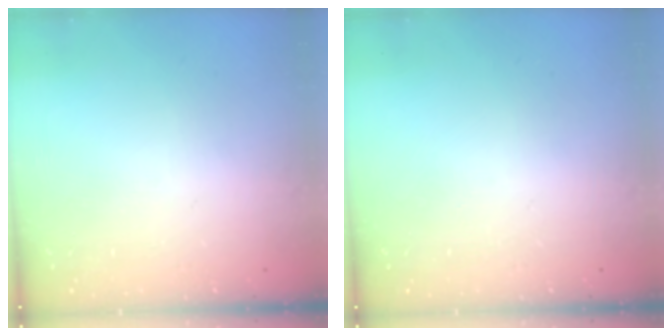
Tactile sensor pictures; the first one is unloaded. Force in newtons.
{"total": 0.0}